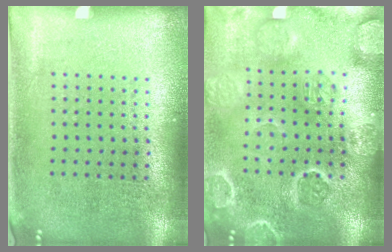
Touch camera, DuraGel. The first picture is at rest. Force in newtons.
{"total": 3.3, "press": 3.1, "slide": 0.9}